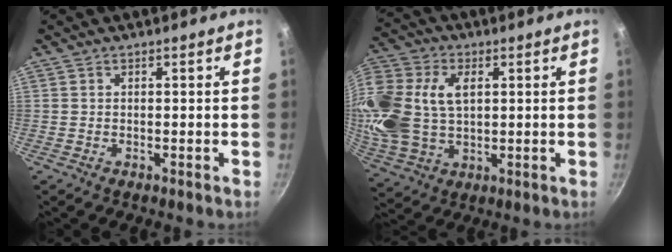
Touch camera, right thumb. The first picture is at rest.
{"total": 21.7, "force": [4.4, 15.0, 15.0], "torque": [-0.351, 0.016, 0.086]}